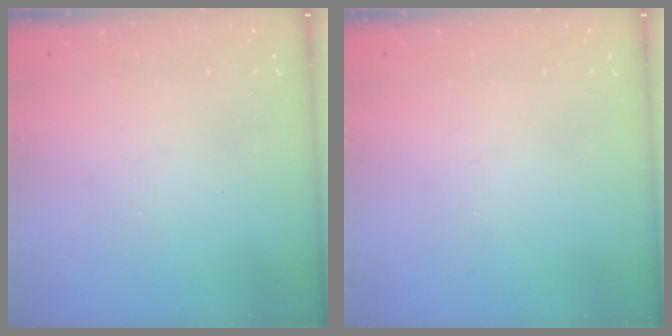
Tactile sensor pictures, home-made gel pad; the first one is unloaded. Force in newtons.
{"total": 0.0}